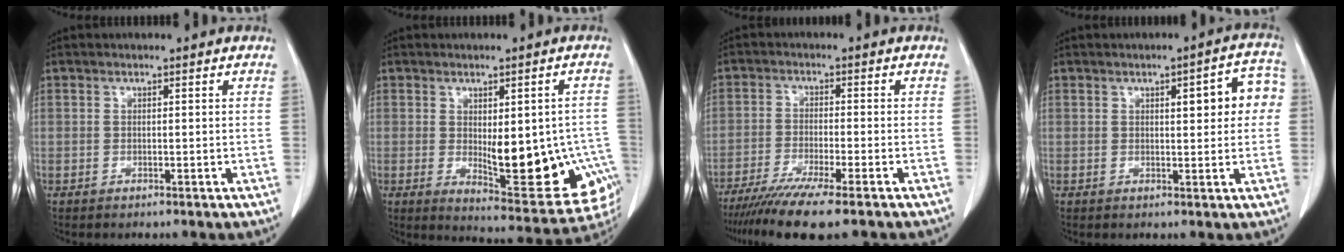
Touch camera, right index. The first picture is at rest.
{"total": 15.4, "force": [-2.7, 5.9, 13.9], "torque": [-0.135, -0.001, -0.014]}
{"total": 10.5, "force": [-8.2, -0.1, 6.6], "torque": [-0.103, -0.027, -0.131]}
{"total": 6.9, "force": [1.5, 2.1, 6.4], "torque": [-0.071, 0.020, 0.014]}